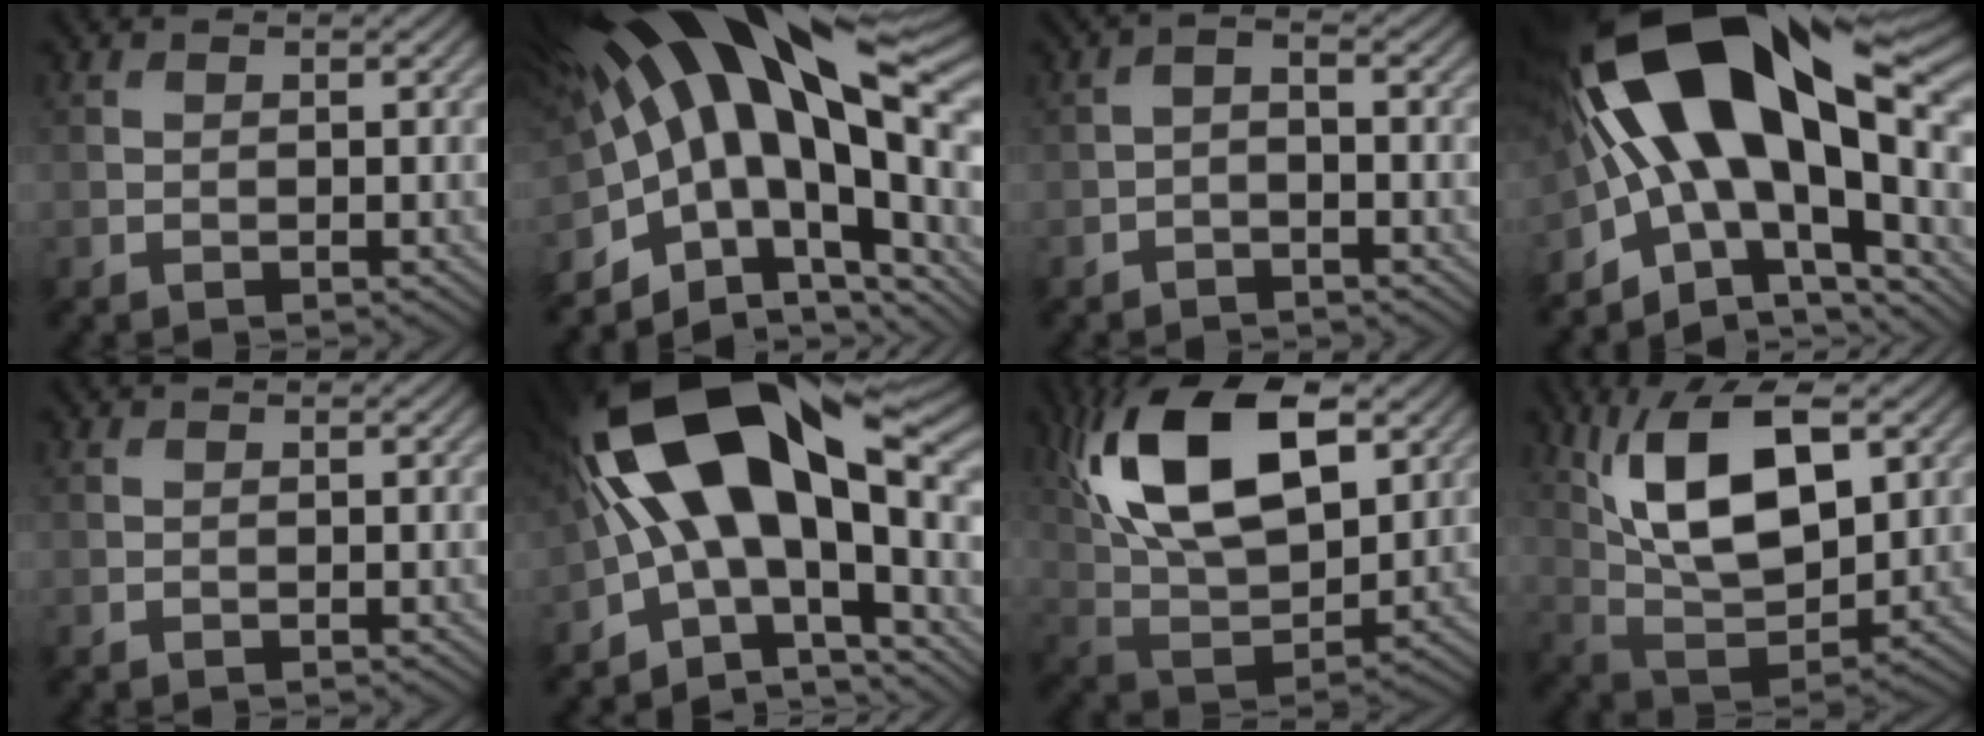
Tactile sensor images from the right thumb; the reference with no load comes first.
{"total": 19.4, "force": [2.2, 9.3, 16.9], "torque": [-0.283, -0.015, 0.049]}
{"total": 1.8, "force": [-1.0, 0.5, 1.4], "torque": [-0.028, 0.001, -0.026]}
{"total": 20.0, "force": [0.9, 10.2, 17.2], "torque": [-0.322, -0.010, 0.027]}
{"total": 0.0}
{"total": 18.3, "force": [0.6, 8.4, 16.2], "torque": [-0.283, 0.015, 0.004]}
{"total": 17.4, "force": [6.9, 8.9, 13.2], "torque": [-0.283, 0.018, 0.127]}
{"total": 14.4, "force": [5.0, 6.9, 11.6], "torque": [-0.228, 0.001, 0.099]}